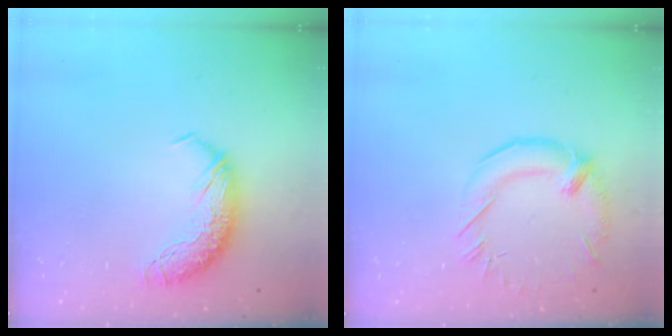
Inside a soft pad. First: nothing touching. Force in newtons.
{"total": 2.4, "press": 1.4, "slide": 1.9}